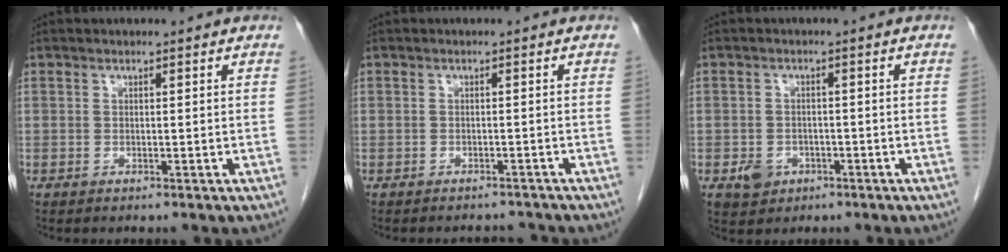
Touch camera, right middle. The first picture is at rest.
{"total": 3.3, "force": [-3.1, 1.2, -0.3], "torque": [0.009, 0.002, -0.042]}
{"total": 3.4, "force": [-1.5, 2.8, 1.3], "torque": [-0.019, 0.005, -0.017]}